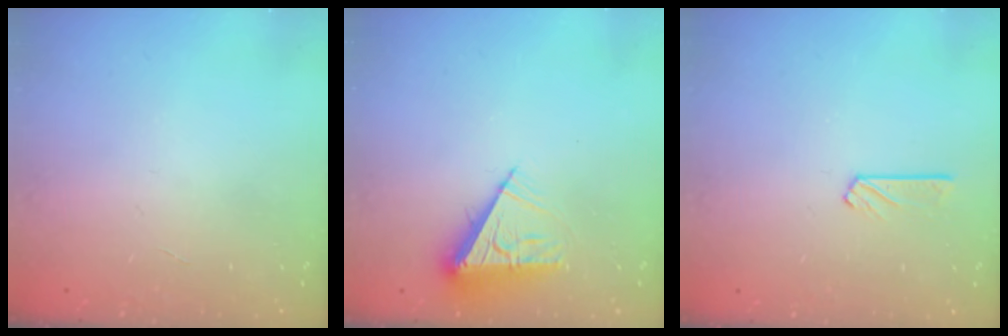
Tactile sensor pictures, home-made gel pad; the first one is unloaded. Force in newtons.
{"total": 8.0, "press": 7.9, "slide": 1.2}
{"total": 3.9, "press": 3.9, "slide": 0.3}